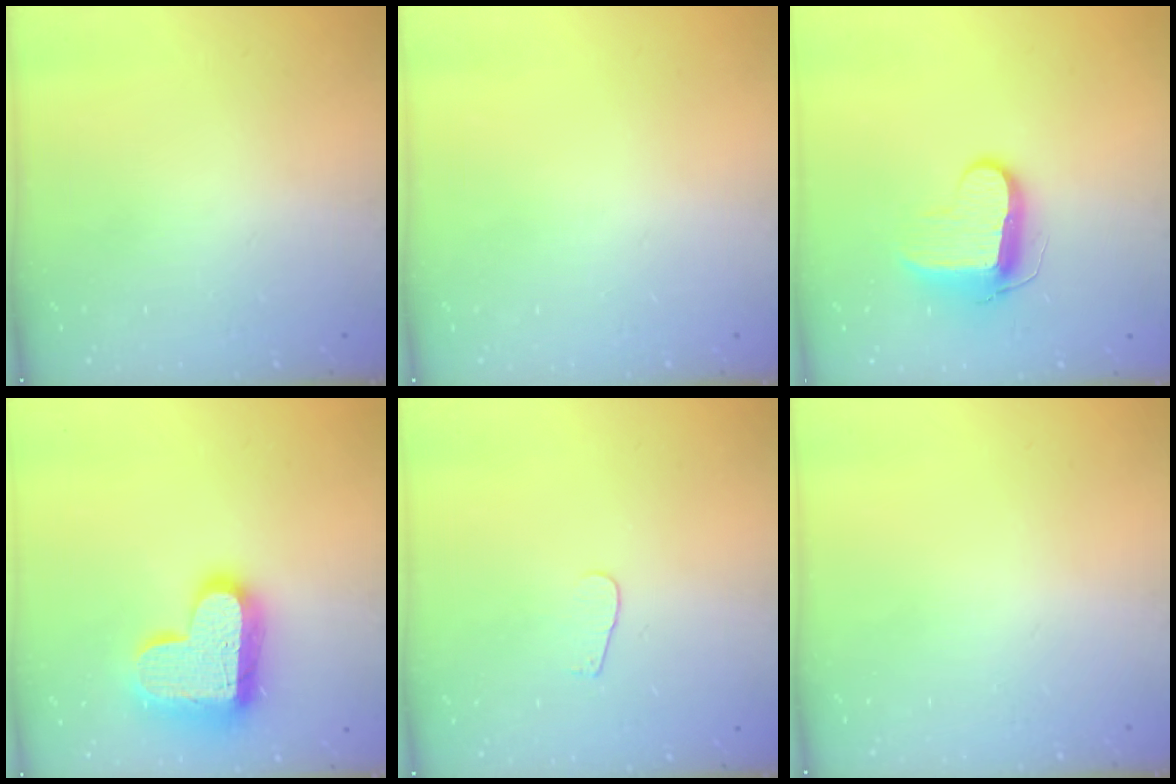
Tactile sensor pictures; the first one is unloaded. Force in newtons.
{"total": 0.0}
{"total": 9.9, "press": 9.8, "slide": 0.5}
{"total": 19.8, "press": 19.8, "slide": 1.5}
{"total": 2.6, "press": 2.5, "slide": 0.3}
{"total": 0.0}